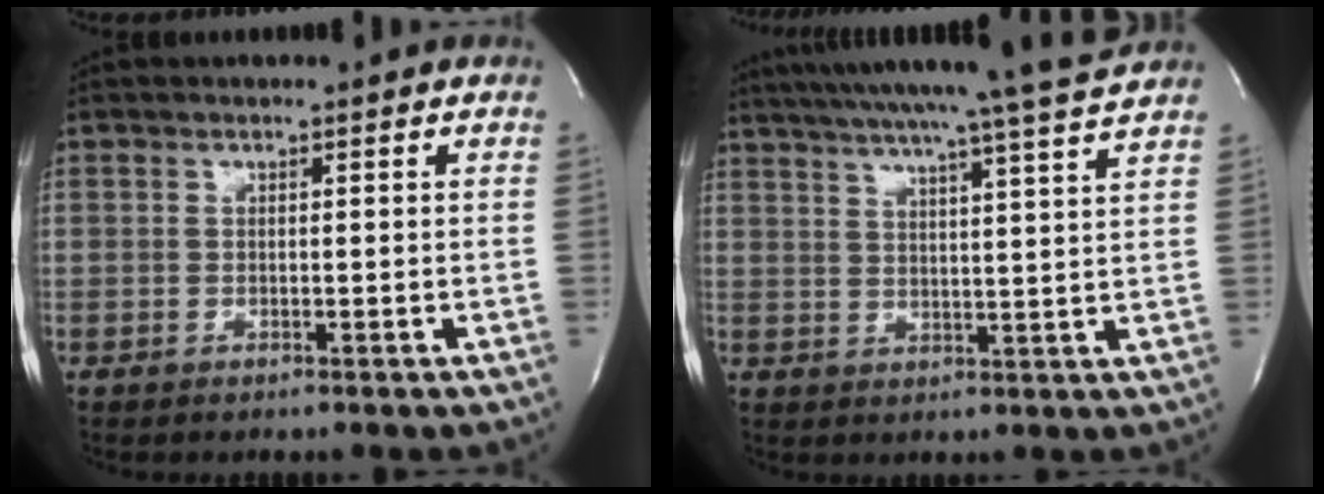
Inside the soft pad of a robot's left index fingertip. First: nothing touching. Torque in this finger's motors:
{"motor_torque": [0.02, -0.03, 0.66, 0.16]}